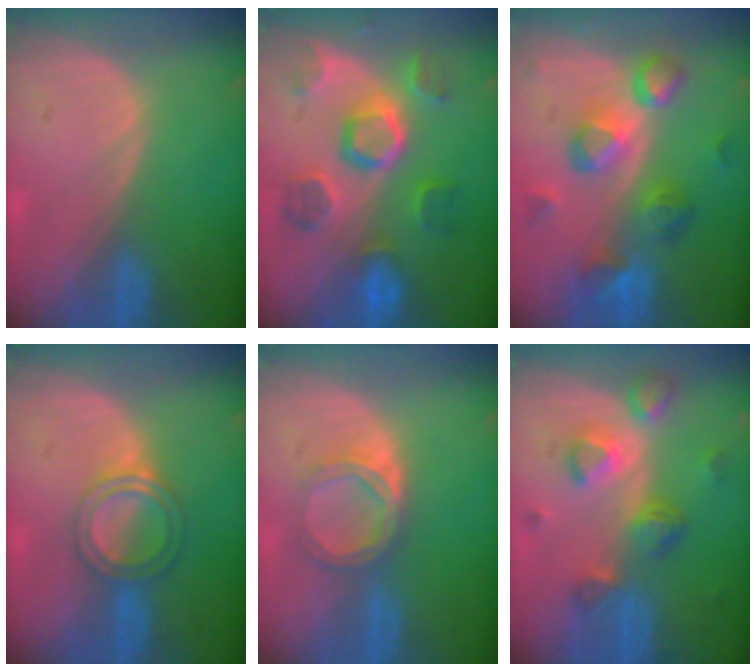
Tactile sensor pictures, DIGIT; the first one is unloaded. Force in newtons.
{"total": 9.4, "press": 9.0, "slide": 2.7}
{"total": 9.2, "press": 8.6, "slide": 3.3}
{"total": 5.1, "press": 4.6, "slide": 2.1}
{"total": 4.5, "press": 4.5, "slide": 0.5}
{"total": 7.8, "press": 6.9, "slide": 3.6}